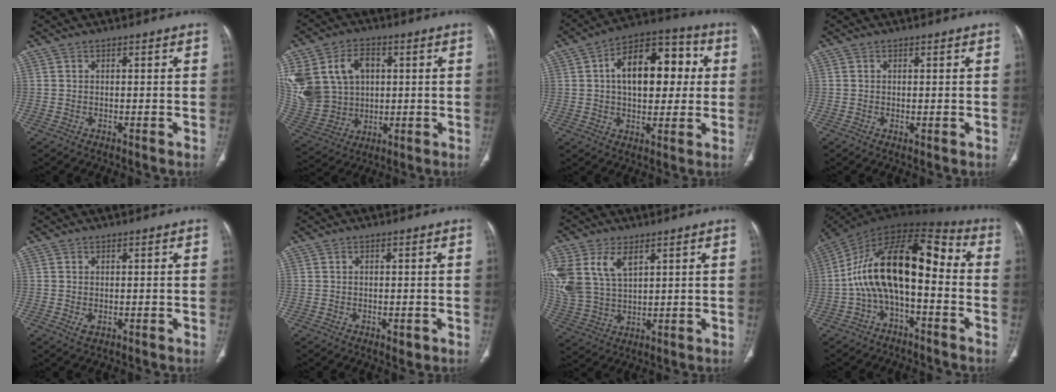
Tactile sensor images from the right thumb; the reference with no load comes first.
{"total": 21.5, "force": [4.6, 17.0, 12.3], "torque": [-0.271, 0.026, 0.112]}
{"total": 17.6, "force": [2.9, 10.2, 14.1], "torque": [-0.175, 0.027, 0.039]}
{"total": 0.8, "force": [-0.1, 0.3, 0.7], "torque": [-0.017, -0.005, 0.000]}
{"total": 1.4, "force": [-0.2, 0.9, 1.0], "torque": [-0.022, -0.005, -0.001]}
{"total": 1.5, "force": [-0.5, 0.9, 1.1], "torque": [-0.012, -0.002, -0.003]}
{"total": 15.3, "force": [6.2, 9.4, 10.3], "torque": [-0.243, -0.006, 0.131]}
{"total": 18.0, "force": [-1.9, 8.7, 15.6], "torque": [-0.255, 0.074, -0.041]}